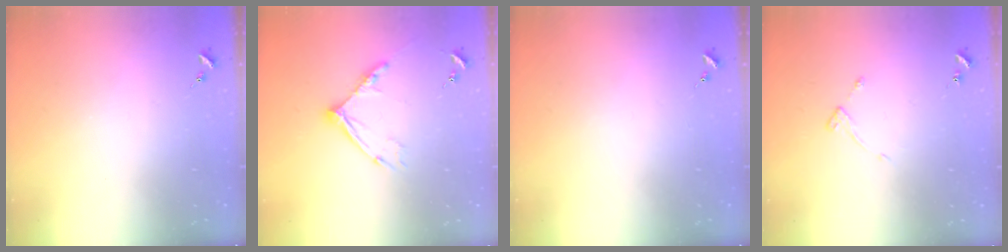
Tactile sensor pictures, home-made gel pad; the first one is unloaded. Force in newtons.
{"total": 12.8, "press": 12.7, "slide": 1.2}
{"total": 0.0}
{"total": 3.7, "press": 3.6, "slide": 0.5}